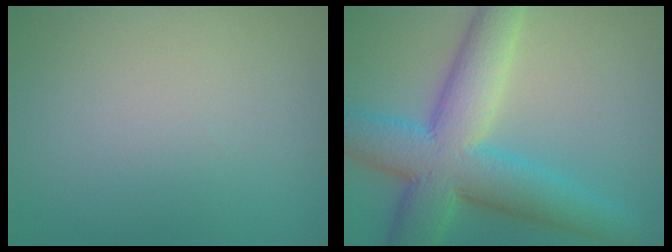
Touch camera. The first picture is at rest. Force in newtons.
{"total": 10.3, "press": 10.3, "slide": 0.2}